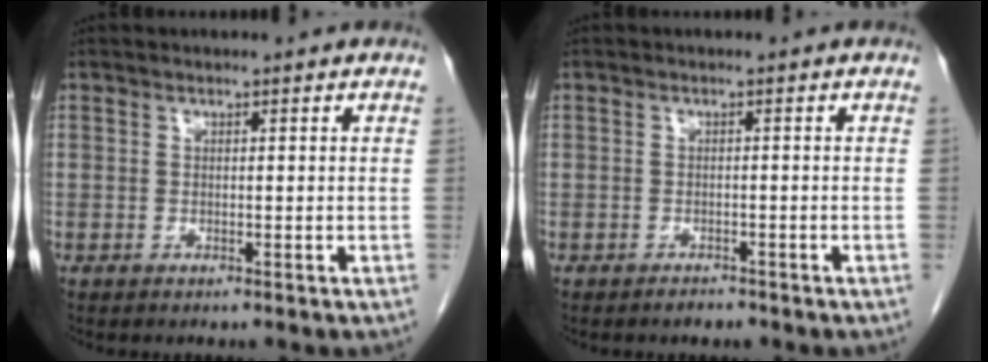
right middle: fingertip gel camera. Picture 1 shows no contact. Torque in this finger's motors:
{"motor_torque": [0.49, -0.33, 0.00, -0.01]}